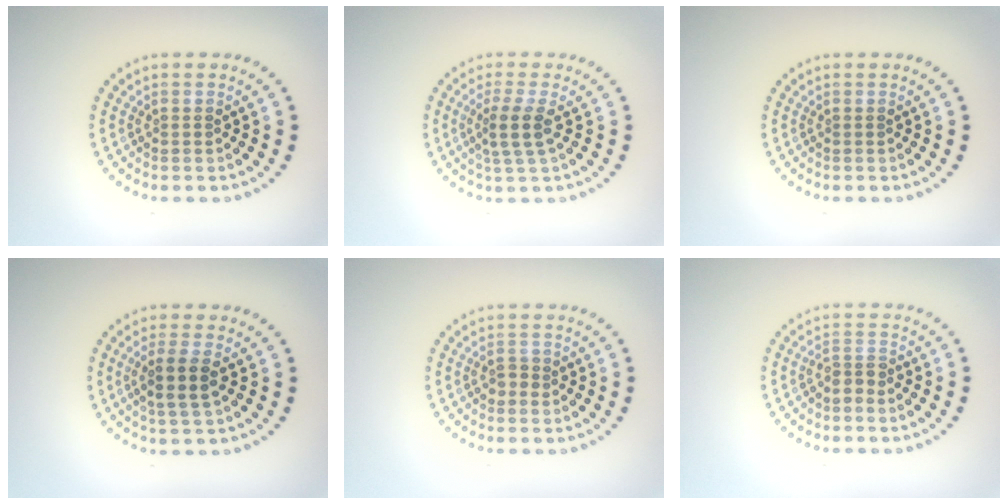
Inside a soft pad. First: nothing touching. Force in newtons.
{"total": 2.5, "press": 2.0, "slide": 1.5}
{"total": 0.0}
{"total": 2.8, "press": 2.5, "slide": 1.2}
{"total": 1.2, "press": 1.1, "slide": 0.4}
{"total": 1.9, "press": 1.3, "slide": 1.3}